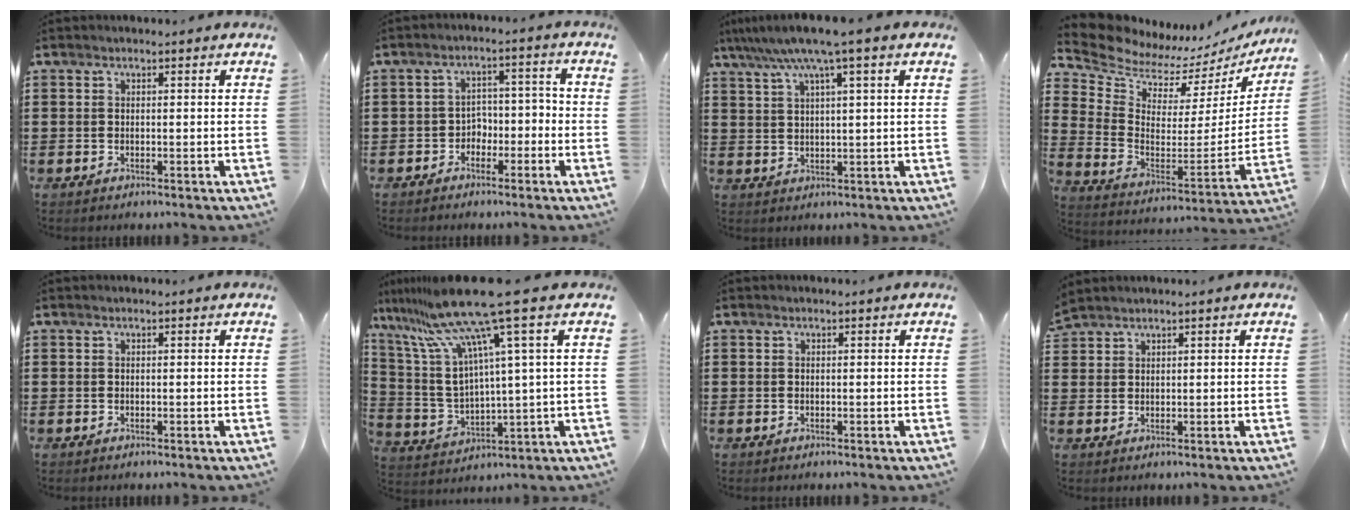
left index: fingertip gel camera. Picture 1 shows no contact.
{"total": 3.2, "force": [-2.3, 2.1, 0.7], "torque": [-0.025, 0.008, -0.051]}
{"total": 6.8, "force": [4.2, -0.3, 5.3], "torque": [-0.114, -0.009, 0.069]}
{"total": 6.9, "force": [6.5, 1.8, 1.3], "torque": [-0.068, -0.064, 0.110]}
{"total": 0.0}
{"total": 14.5, "force": [9.3, 0.8, 11.1], "torque": [-0.280, -0.063, 0.141]}
{"total": 0.0}
{"total": 1.7, "force": [1.7, 0.1, 0.1], "torque": [-0.005, 0.002, 0.034]}